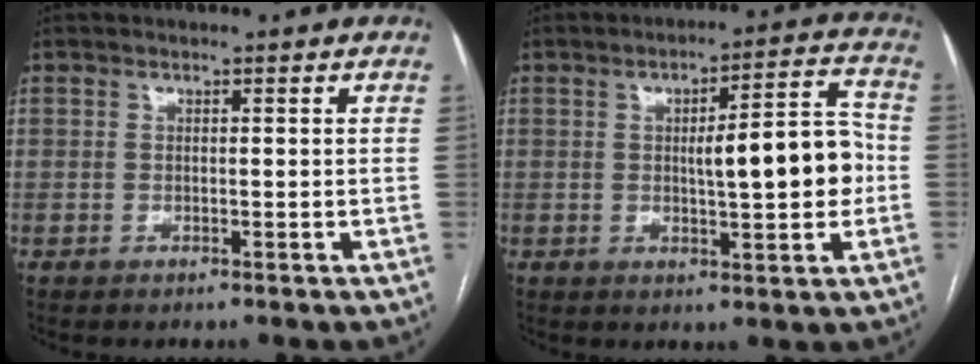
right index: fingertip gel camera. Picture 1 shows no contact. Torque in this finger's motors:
{"motor_torque": [0.43, -0.03, 0.29, 0.11]}